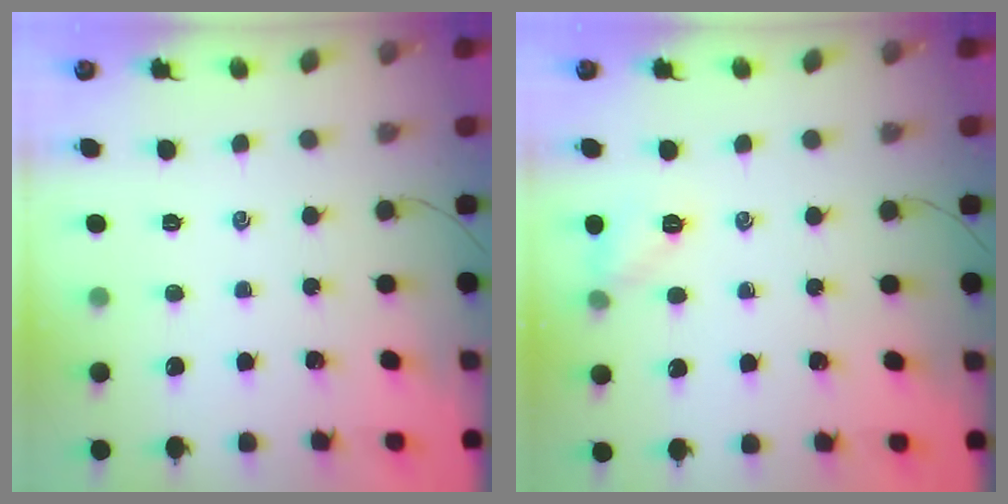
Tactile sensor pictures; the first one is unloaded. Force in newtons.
{"total": 6.4, "press": 6.3, "slide": 0.9}